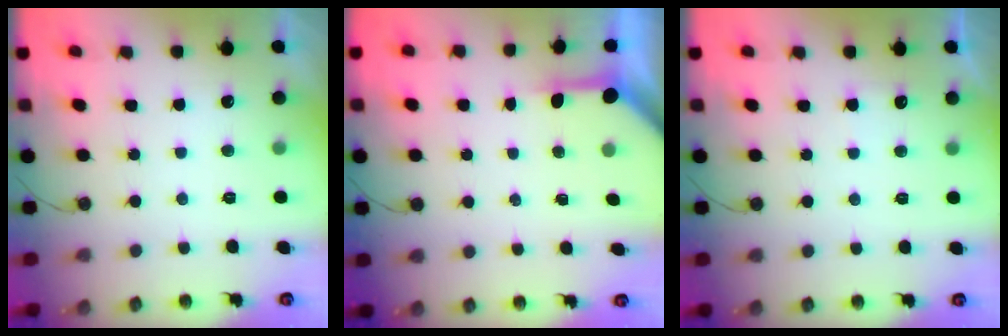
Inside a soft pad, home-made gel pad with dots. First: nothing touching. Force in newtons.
{"total": 3.5, "press": 3.5, "slide": 0.5}
{"total": 3.6, "press": 3.6, "slide": 0.5}